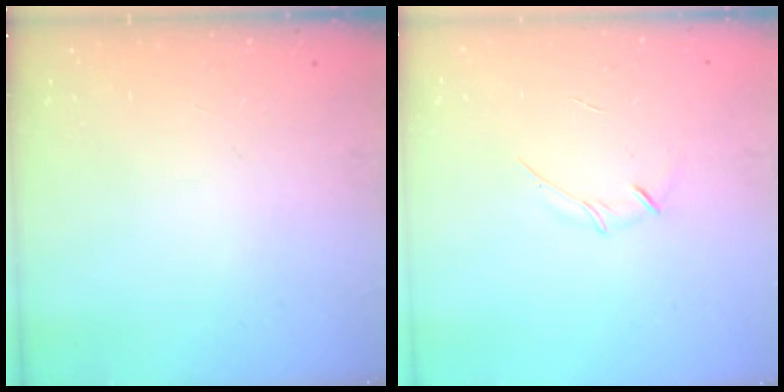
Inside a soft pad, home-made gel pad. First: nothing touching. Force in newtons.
{"total": 3.5, "press": 3.4, "slide": 0.8}